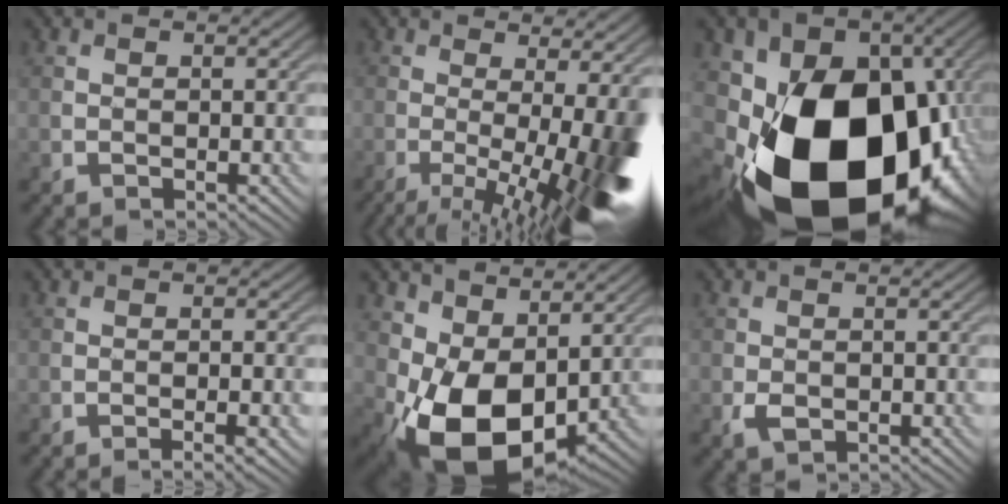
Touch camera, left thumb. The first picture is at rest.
{"total": 13.6, "force": [-3.6, 3.5, 12.7], "torque": [-0.161, -0.022, -0.039]}
{"total": 20.6, "force": [-6.1, 13.8, 14.0], "torque": [-0.263, -0.074, -0.065]}
{"total": 2.4, "force": [-1.2, 0.2, 2.1], "torque": [-0.032, -0.001, -0.018]}
{"total": 11.9, "force": [-0.2, 7.2, 9.4], "torque": [-0.194, -0.027, -0.001]}
{"total": 1.5, "force": [-0.5, 1.1, 0.8], "torque": [-0.016, -0.005, -0.012]}